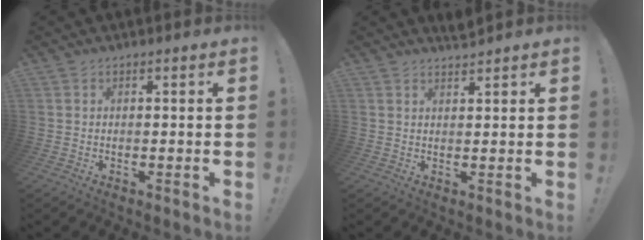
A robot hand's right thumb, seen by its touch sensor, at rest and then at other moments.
{"total": 2.2, "force": [2.1, 0.2, 0.7], "torque": [-0.001, -0.015, 0.034]}